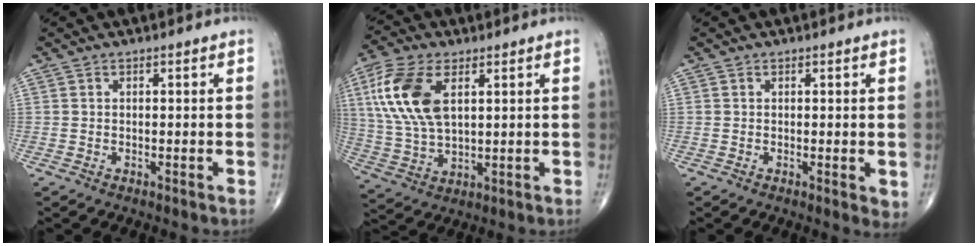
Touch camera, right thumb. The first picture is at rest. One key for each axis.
{"total": 14.6, "fx": 4.7, "fy": 7.6, "fz": 11.6, "tx": -0.251, "ty": -0.005, "tz": 0.096}
{"total": 2.2, "fx": 0.0, "fy": 0.8, "fz": 2.0, "tx": -0.029, "ty": -0.009, "tz": -0.002}